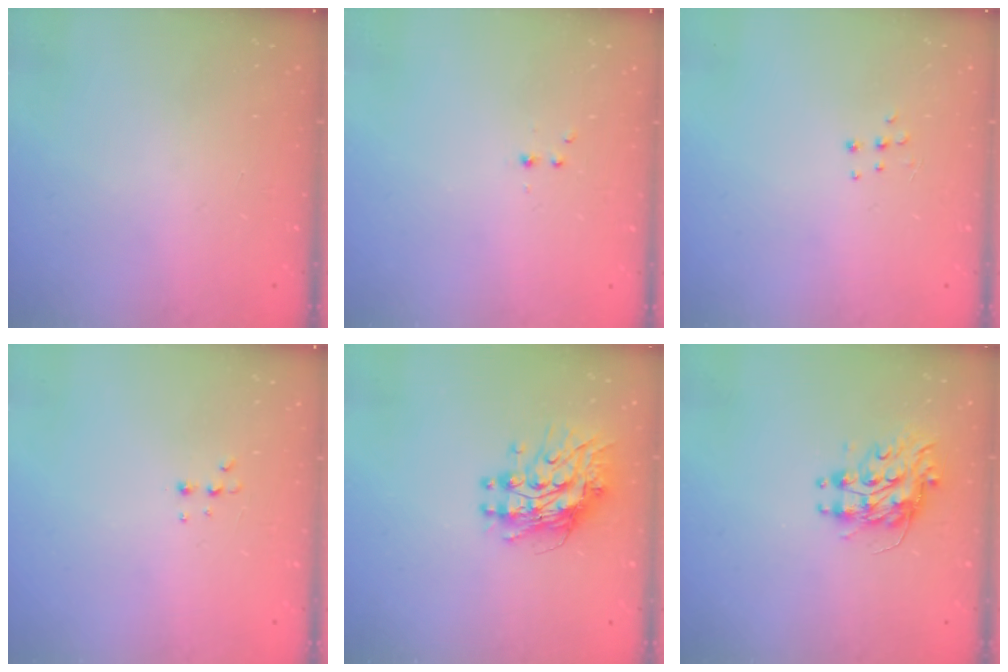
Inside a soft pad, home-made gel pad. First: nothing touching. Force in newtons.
{"total": 2.2, "press": 1.9, "slide": 1.0}
{"total": 4.3, "press": 4.3, "slide": 0.4}
{"total": 4.4, "press": 4.3, "slide": 1.0}
{"total": 11.4, "press": 11.3, "slide": 1.0}
{"total": 9.0, "press": 9.0, "slide": 0.7}